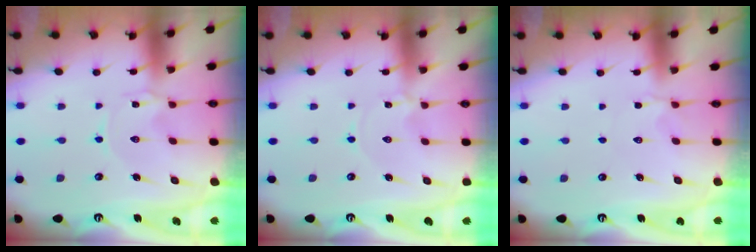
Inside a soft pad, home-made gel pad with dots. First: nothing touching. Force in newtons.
{"total": 0.0}
{"total": 2.2, "press": 2.1, "slide": 0.7}